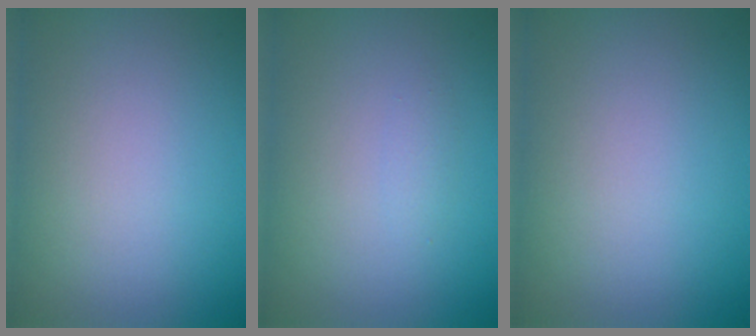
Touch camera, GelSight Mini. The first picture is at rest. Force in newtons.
{"total": 0.6, "press": 0.6, "slide": 0.0}
{"total": 0.0}